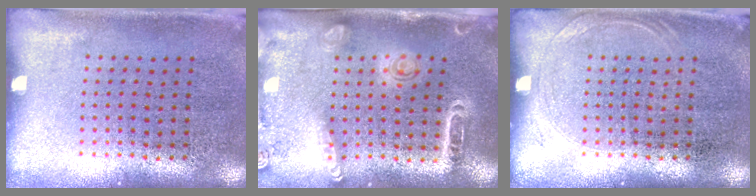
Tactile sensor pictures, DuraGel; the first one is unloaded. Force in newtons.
{"total": 1.6, "press": 1.5, "slide": 0.4}
{"total": 0.9, "press": 0.8, "slide": 0.3}